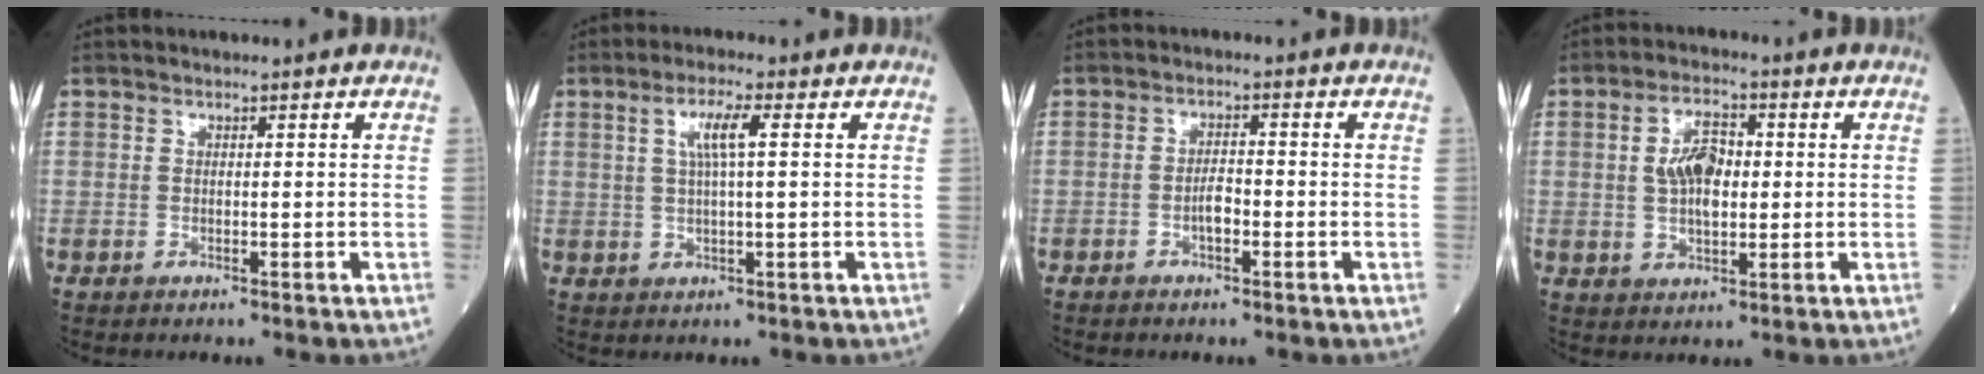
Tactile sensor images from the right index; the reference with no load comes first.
{"total": 4.4, "force": [1.2, 0.2, 4.2], "torque": [-0.086, 0.005, 0.024]}
{"total": 2.4, "force": [-1.1, 0.9, 1.9], "torque": [-0.036, 0.004, -0.021]}
{"total": 6.3, "force": [0.5, 3.2, 5.4], "torque": [-0.106, 0.014, 0.009]}